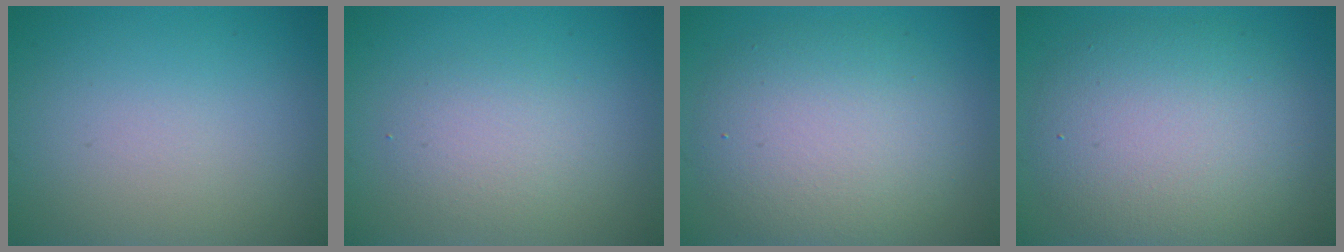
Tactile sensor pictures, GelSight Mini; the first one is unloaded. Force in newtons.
{"total": 2.4, "press": 2.4, "slide": 0.3}
{"total": 6.8, "press": 6.7, "slide": 0.5}
{"total": 8.1, "press": 8.1, "slide": 0.3}